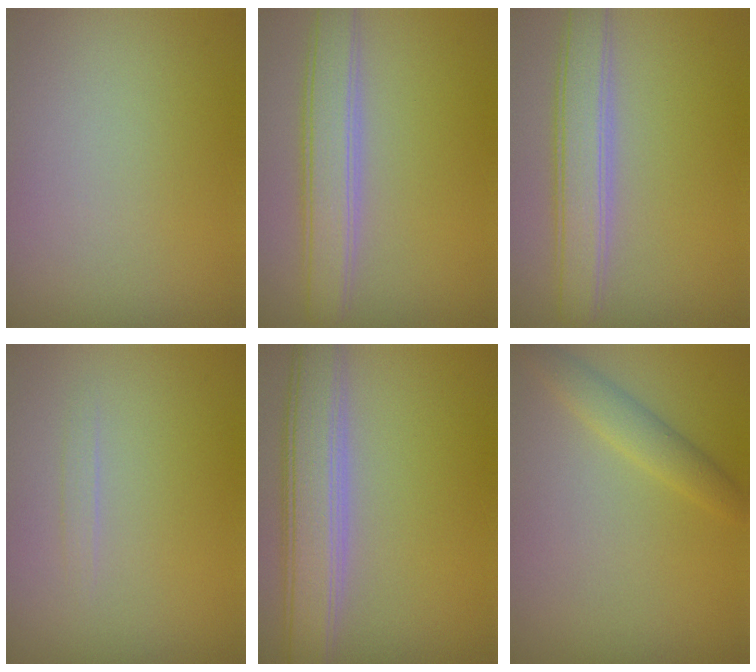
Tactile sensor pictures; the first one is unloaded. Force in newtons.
{"total": 4.2, "press": 4.2, "slide": 0.3}
{"total": 4.2, "press": 4.2, "slide": 0.3}
{"total": 0.6, "press": 0.6, "slide": 0.0}
{"total": 6.0, "press": 5.9, "slide": 0.5}
{"total": 2.0, "press": 2.0, "slide": 0.1}